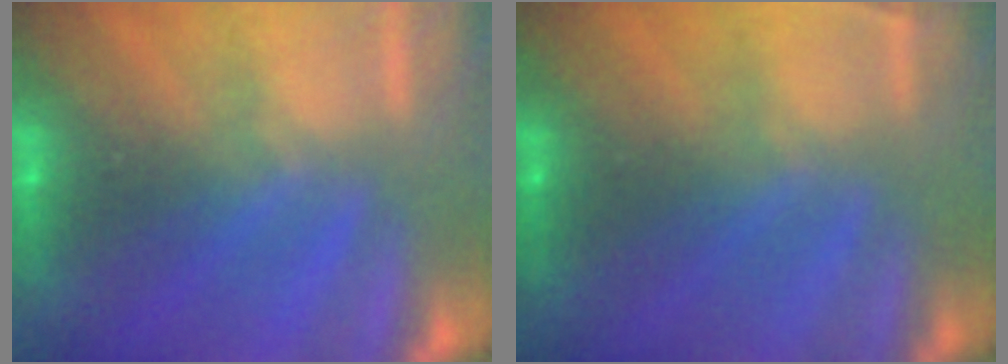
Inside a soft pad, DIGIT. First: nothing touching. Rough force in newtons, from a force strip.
{"total": 2.4}